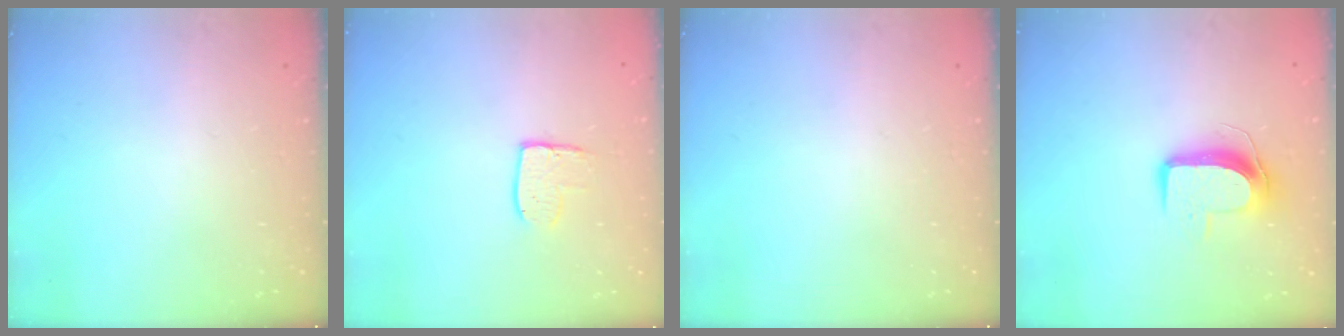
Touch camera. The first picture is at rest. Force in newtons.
{"total": 8.4, "press": 8.4, "slide": 0.3}
{"total": 0.0}
{"total": 9.2, "press": 9.1, "slide": 0.5}